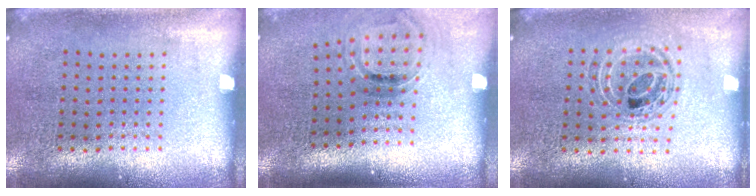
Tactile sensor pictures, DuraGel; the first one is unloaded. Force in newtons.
{"total": 1.0, "press": 0.8, "slide": 0.5}
{"total": 0.5, "press": 0.5, "slide": 0.1}